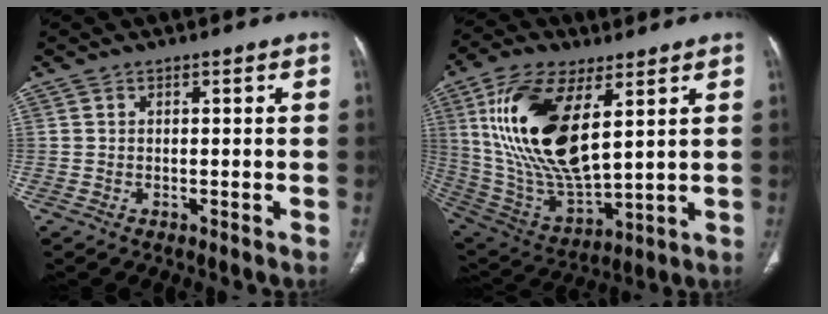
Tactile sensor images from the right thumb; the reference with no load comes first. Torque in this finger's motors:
{"motor_torque": [0.96, 4.04, 2.47, 0.29, 0.66]}